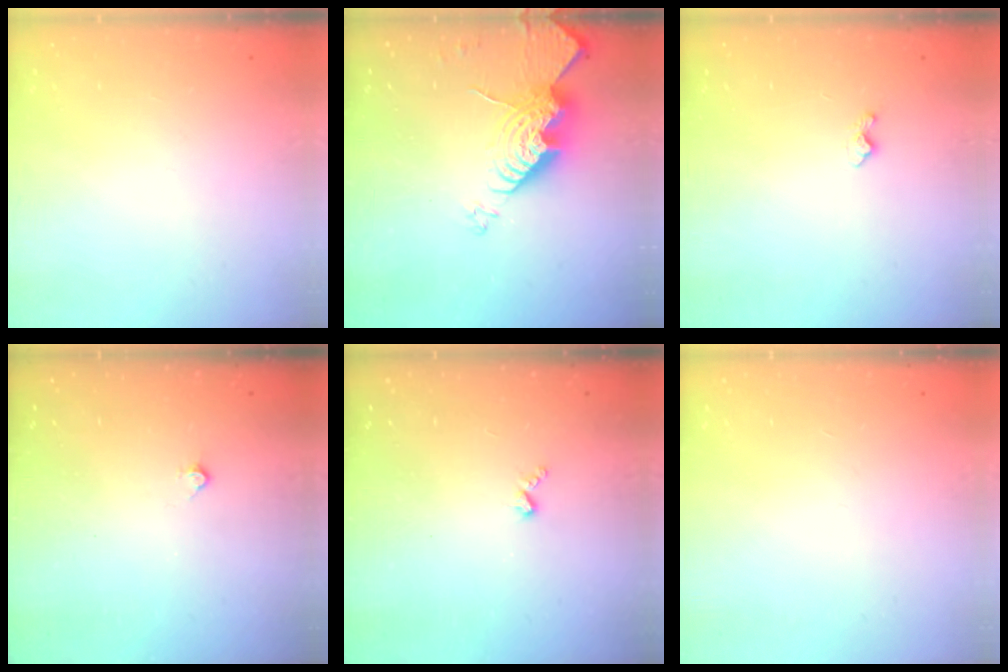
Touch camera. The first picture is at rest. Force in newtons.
{"total": 15.8, "press": 15.8, "slide": 1.4}
{"total": 3.7, "press": 3.7, "slide": 0.4}
{"total": 2.2, "press": 2.2, "slide": 0.4}
{"total": 4.0, "press": 3.9, "slide": 0.5}
{"total": 0.0}